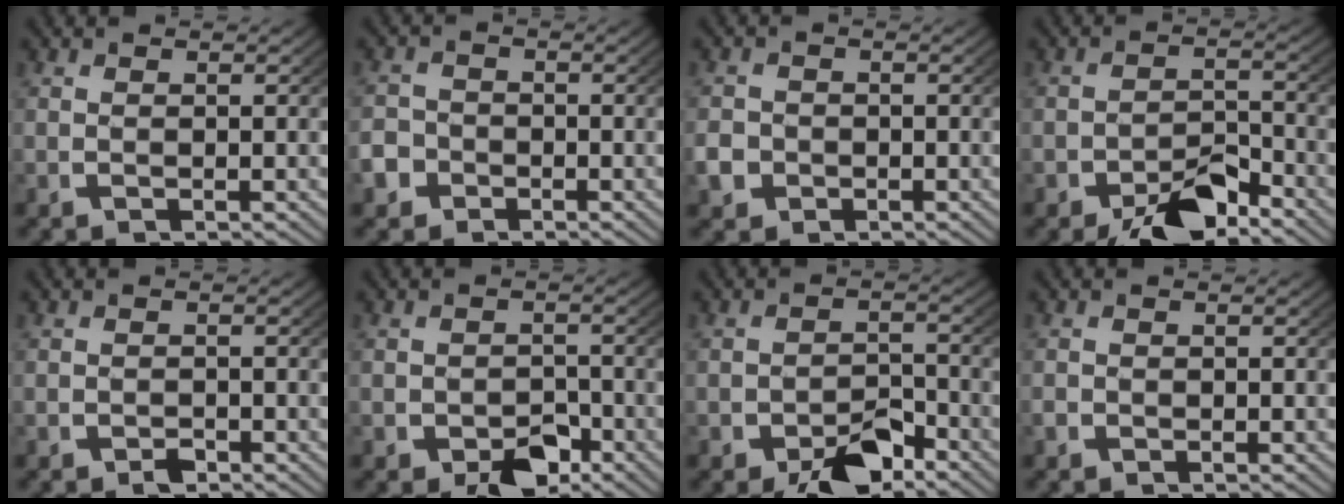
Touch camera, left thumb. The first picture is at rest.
{"total": 3.2, "force": [-1.8, 2.6, 0.4], "torque": [-0.015, -0.010, -0.032]}
{"total": 2.8, "force": [-1.1, 2.4, 0.8], "torque": [-0.023, -0.009, -0.019]}
{"total": 5.3, "force": [-3.4, 2.4, 3.3], "torque": [-0.047, -0.018, -0.053]}
{"total": 1.1, "force": [-0.8, 0.6, 0.4], "torque": [-0.006, -0.006, -0.014]}
{"total": 3.6, "force": [-1.9, 2.4, 1.9], "torque": [-0.029, -0.023, -0.025]}
{"total": 4.8, "force": [-3.0, 2.5, 2.9], "torque": [-0.044, -0.022, -0.044]}
{"total": 0.8, "force": [-0.4, 0.7, 0.2], "torque": [-0.007, -0.004, -0.010]}